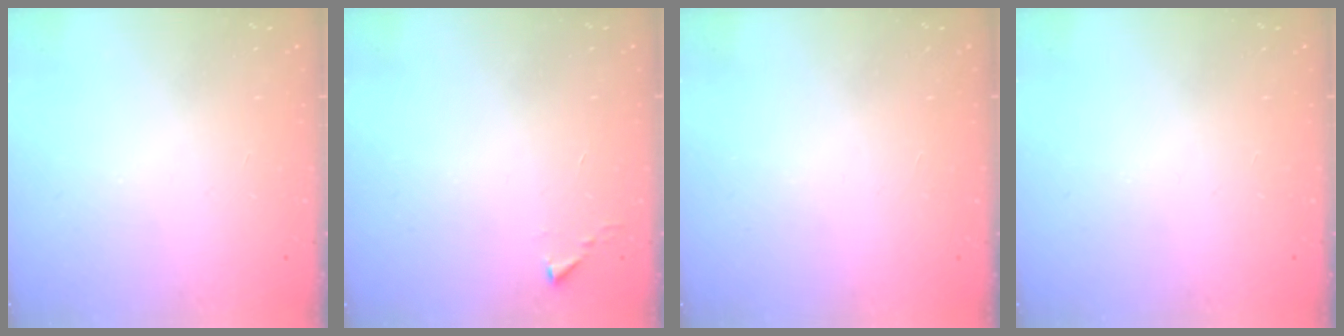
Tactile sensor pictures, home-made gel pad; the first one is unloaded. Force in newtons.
{"total": 1.1, "press": 1.1, "slide": 0.1}
{"total": 1.5, "press": 1.5, "slide": 0.1}
{"total": 0.0}